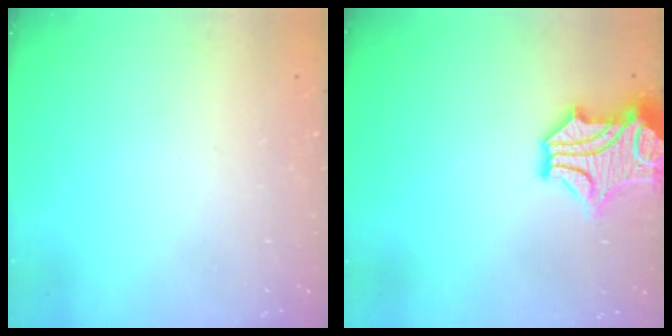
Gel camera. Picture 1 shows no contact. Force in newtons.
{"total": 1.6, "press": 0.8, "slide": 1.4}